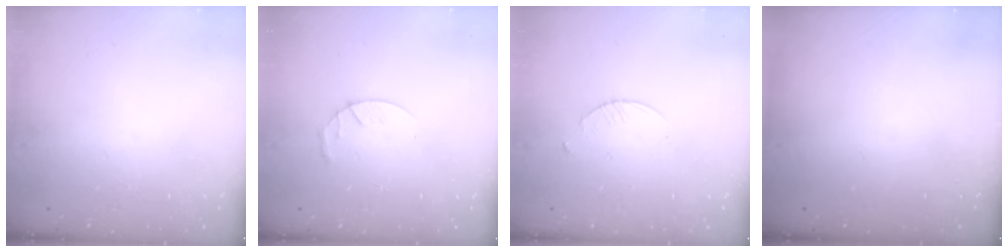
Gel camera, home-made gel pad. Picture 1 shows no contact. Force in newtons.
{"total": 3.0, "press": 2.9, "slide": 0.5}
{"total": 1.5, "press": 1.5, "slide": 0.2}
{"total": 0.0}